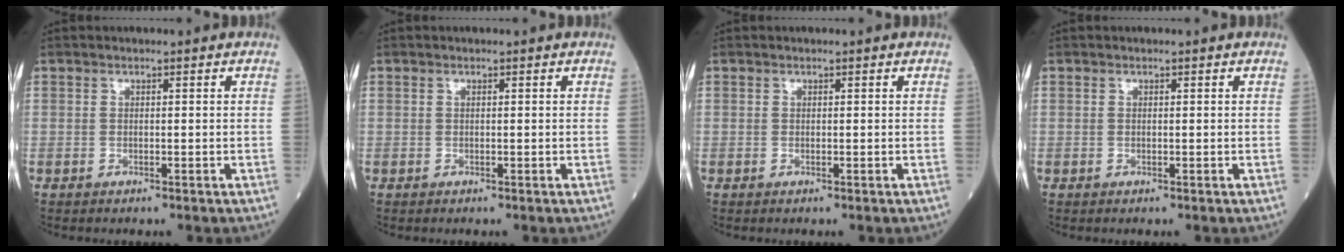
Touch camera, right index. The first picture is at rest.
{"total": 0.0}
{"total": 0.0}
{"total": 0.0}